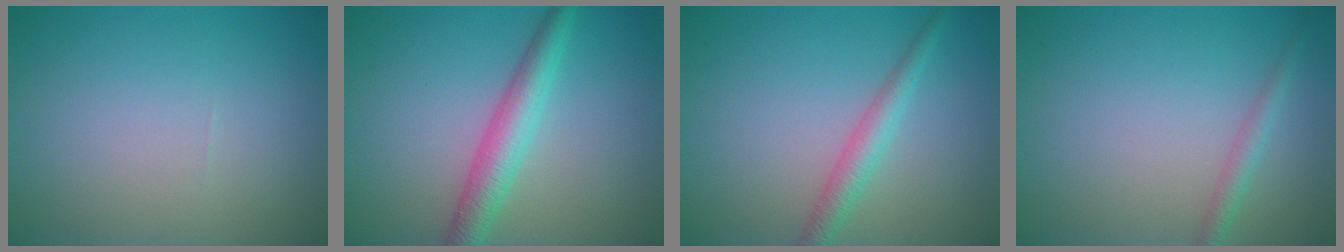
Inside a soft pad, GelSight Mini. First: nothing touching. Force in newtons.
{"total": 3.9, "press": 3.9, "slide": 0.1}
{"total": 2.5, "press": 2.5, "slide": 0.1}
{"total": 1.5, "press": 1.5, "slide": 0.0}